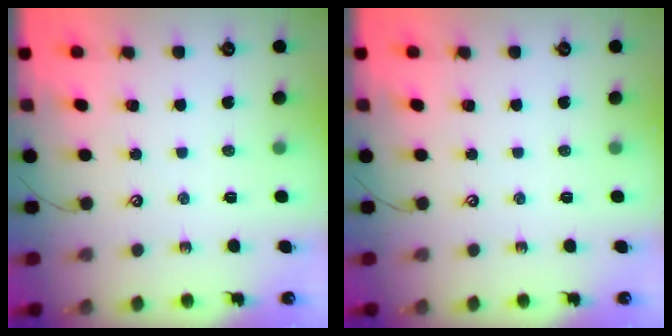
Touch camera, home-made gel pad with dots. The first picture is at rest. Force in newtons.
{"total": 0.0}